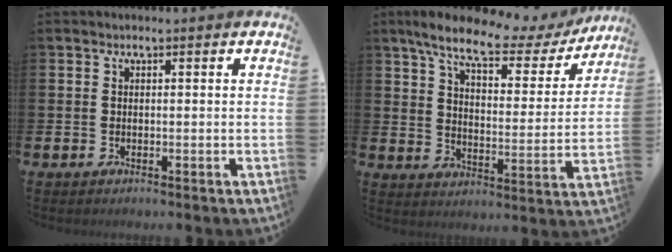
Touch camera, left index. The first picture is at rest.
{"total": 8.7, "force": [7.1, 2.3, 4.5], "torque": [-0.103, -0.044, 0.114]}